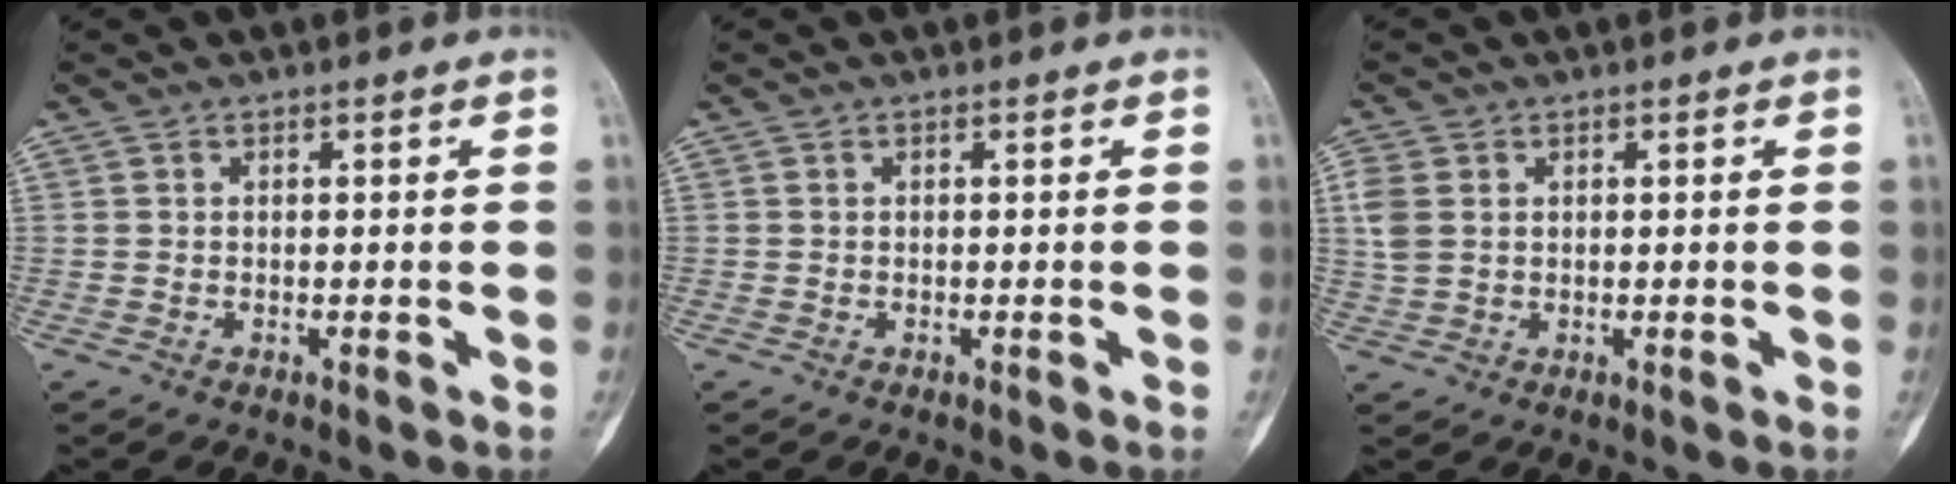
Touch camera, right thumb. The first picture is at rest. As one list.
[{"total": 0.0}, {"total": 4.4, "force": [1.0, 3.1, 2.9], "torque": [-0.074, 0.005, 0.022]}]